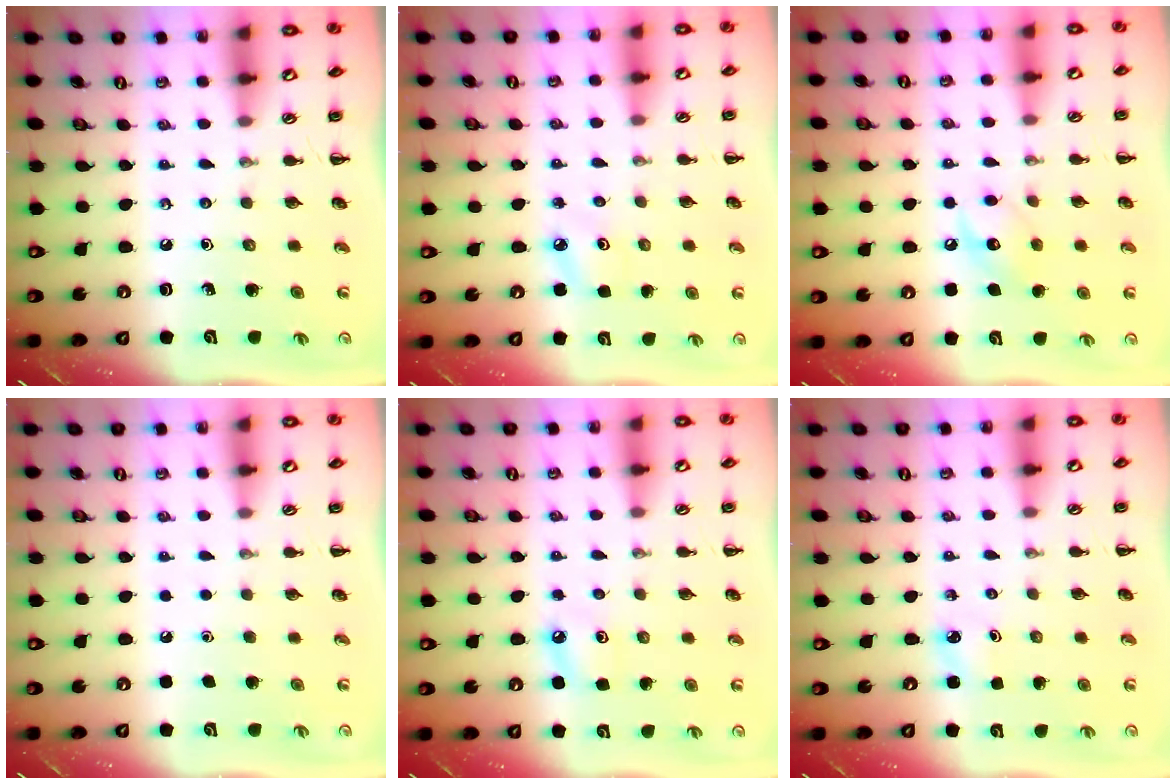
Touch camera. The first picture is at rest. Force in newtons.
{"total": 5.5, "press": 5.2, "slide": 1.8}
{"total": 8.7, "press": 8.7, "slide": 0.7}
{"total": 1.6, "press": 1.6, "slide": 0.1}
{"total": 5.8, "press": 5.5, "slide": 1.8}
{"total": 2.5, "press": 2.4, "slide": 0.8}